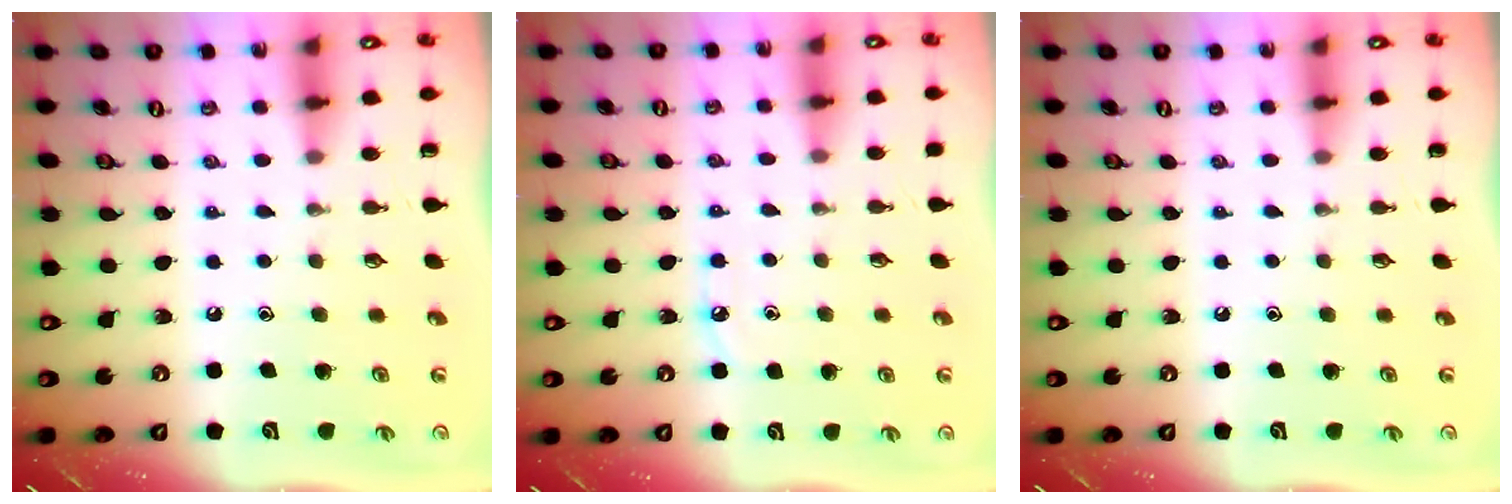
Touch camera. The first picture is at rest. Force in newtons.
{"total": 4.9, "press": 4.9, "slide": 0.7}
{"total": 0.0}